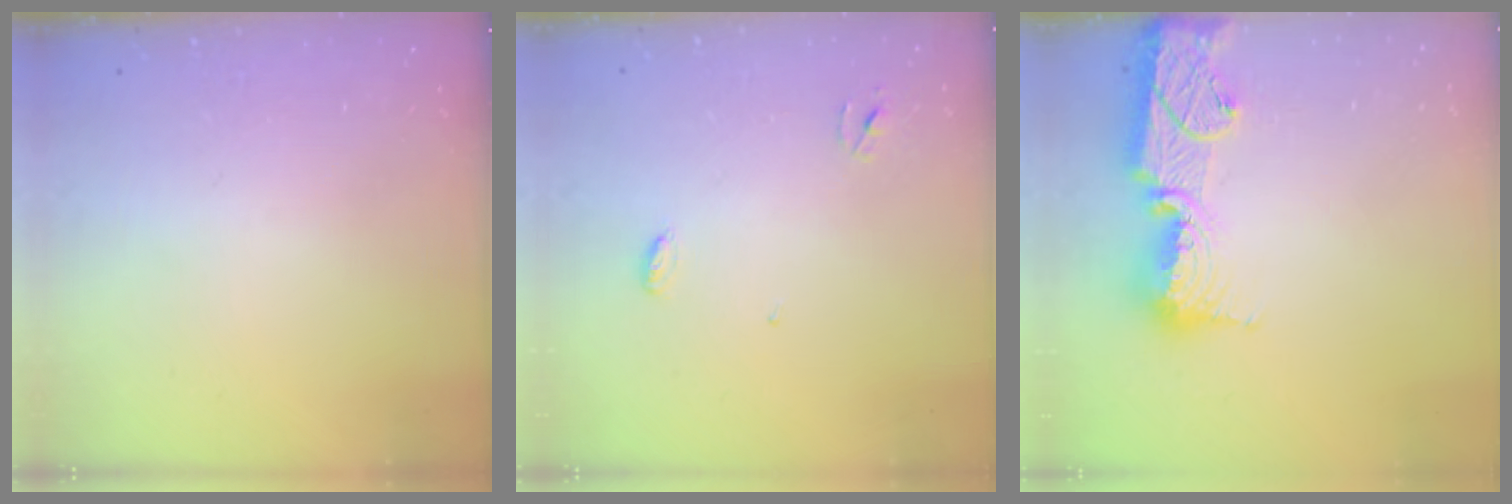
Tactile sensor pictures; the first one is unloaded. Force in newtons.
{"total": 3.3, "press": 3.3, "slide": 0.3}
{"total": 16.0, "press": 15.9, "slide": 1.4}